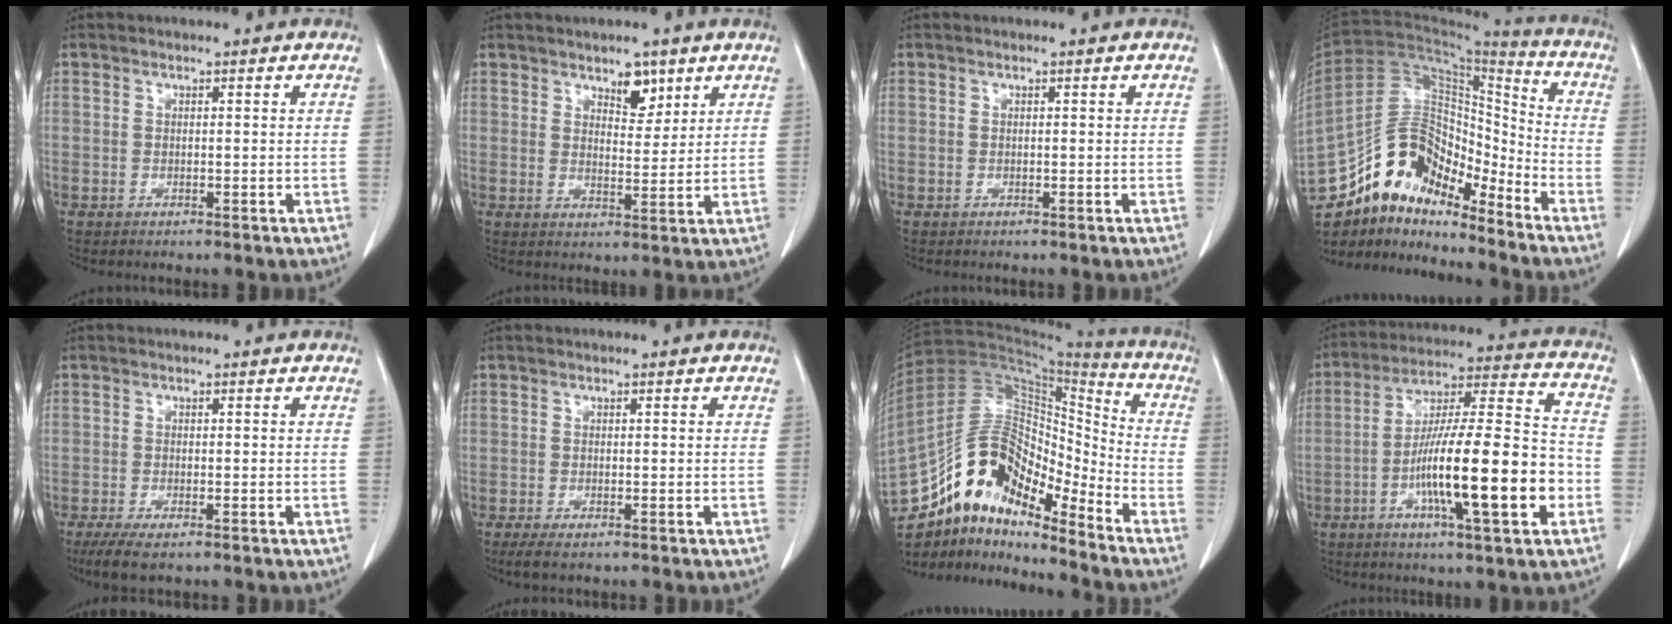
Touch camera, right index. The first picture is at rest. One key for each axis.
{"total": 4.3, "fx": 2.9, "fy": 2.1, "fz": 2.5, "tx": -0.032, "ty": -0.004, "tz": 0.047}
{"total": 0.0}
{"total": 15.2, "fx": -12.5, "fy": 5.5, "fz": 6.6, "tx": -0.110, "ty": 0.056, "tz": -0.227}
{"total": 4.5, "fx": -3.1, "fy": 0.9, "fz": 3.2, "tx": -0.057, "ty": -0.013, "tz": -0.049}
{"total": 2.8, "fx": -1.8, "fy": 0.5, "fz": 2.0, "tx": -0.033, "ty": -0.007, "tz": -0.030}
{"total": 16.2, "fx": -12.2, "fy": 5.4, "fz": 9.2, "tx": -0.162, "ty": 0.058, "tz": -0.217}
{"total": 18.7, "fx": -5.3, "fy": 1.9, "fz": 17.8, "tx": -0.302, "ty": 0.003, "tz": -0.082}